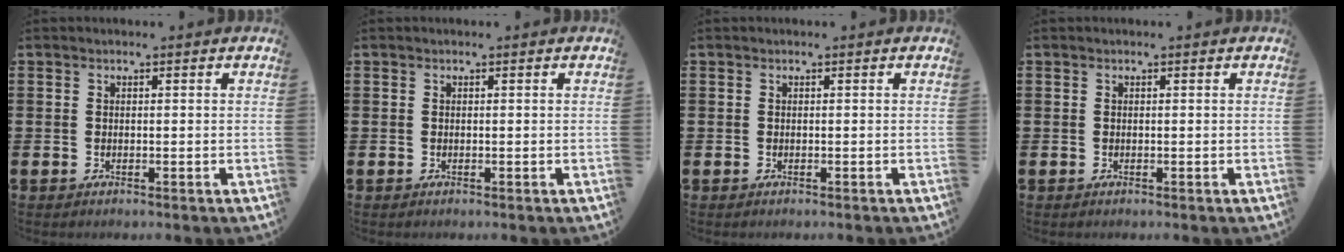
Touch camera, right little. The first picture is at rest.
{"total": 0.0}
{"total": 0.0}
{"total": 0.0}